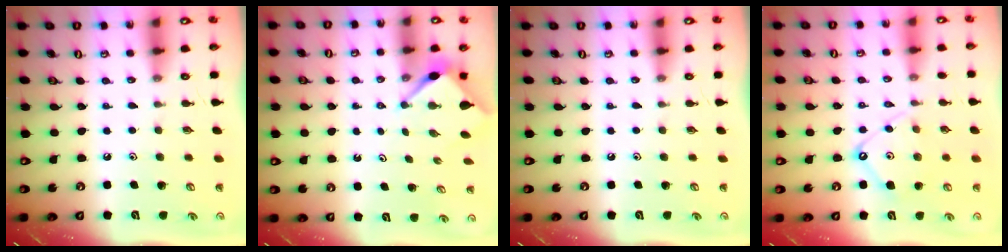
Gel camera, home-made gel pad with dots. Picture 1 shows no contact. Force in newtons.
{"total": 2.9, "press": 2.8, "slide": 0.3}
{"total": 0.0}
{"total": 9.6, "press": 9.6, "slide": 0.8}